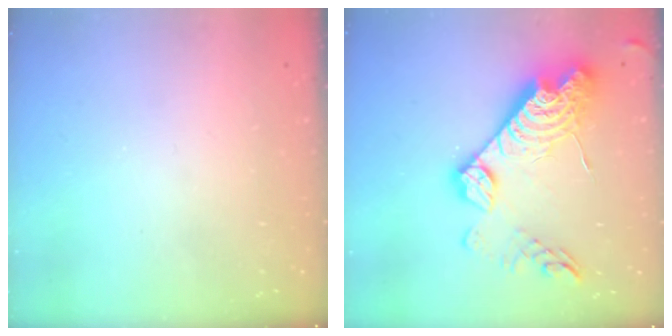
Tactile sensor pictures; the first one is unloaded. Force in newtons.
{"total": 22.6, "press": 22.5, "slide": 2.0}